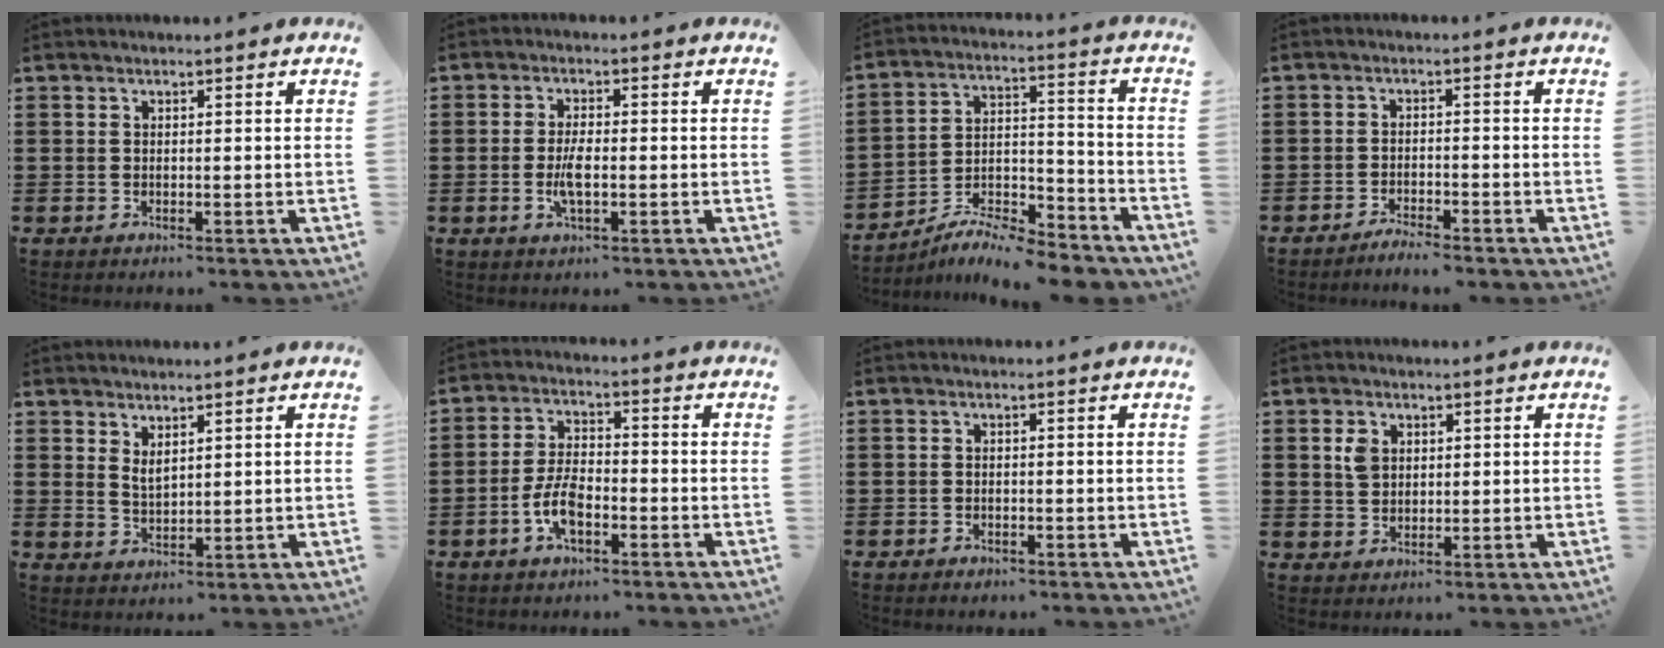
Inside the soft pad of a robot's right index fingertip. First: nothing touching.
{"total": 3.9, "force": [-0.8, 1.3, 3.6], "torque": [-0.076, -0.001, -0.019]}
{"total": 8.5, "force": [-8.0, 1.2, 2.6], "torque": [-0.034, 0.020, -0.152]}
{"total": 2.3, "force": [-2.3, -0.1, 0.3], "torque": [-0.010, 0.002, -0.045]}
{"total": 2.2, "force": [1.6, 0.8, 1.2], "torque": [-0.025, 0.003, 0.030]}
{"total": 6.1, "force": [-2.5, 2.7, 4.8], "torque": [-0.112, 0.002, -0.054]}
{"total": 1.0, "force": [-1.0, 0.2, 0.1], "torque": [-0.005, -0.002, -0.021]}
{"total": 2.9, "force": [1.0, 2.2, 1.7], "torque": [-0.042, 0.008, 0.018]}